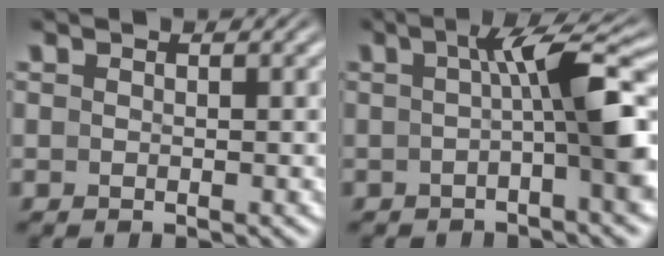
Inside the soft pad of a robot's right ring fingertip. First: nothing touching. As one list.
[{"total": 6.3, "force": [-0.5, 0.6, 6.3], "torque": [-0.097, 0.009, -0.005]}]